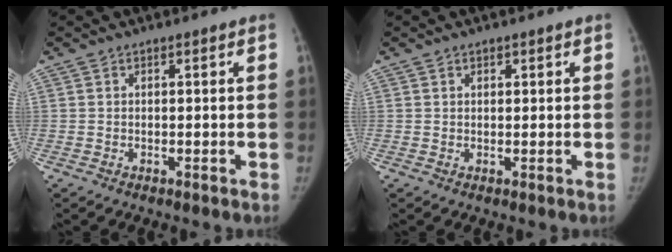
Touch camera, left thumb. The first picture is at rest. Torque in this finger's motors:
{"motor_torque": [-0.20, -0.03, -0.39, 0.29, -0.02]}